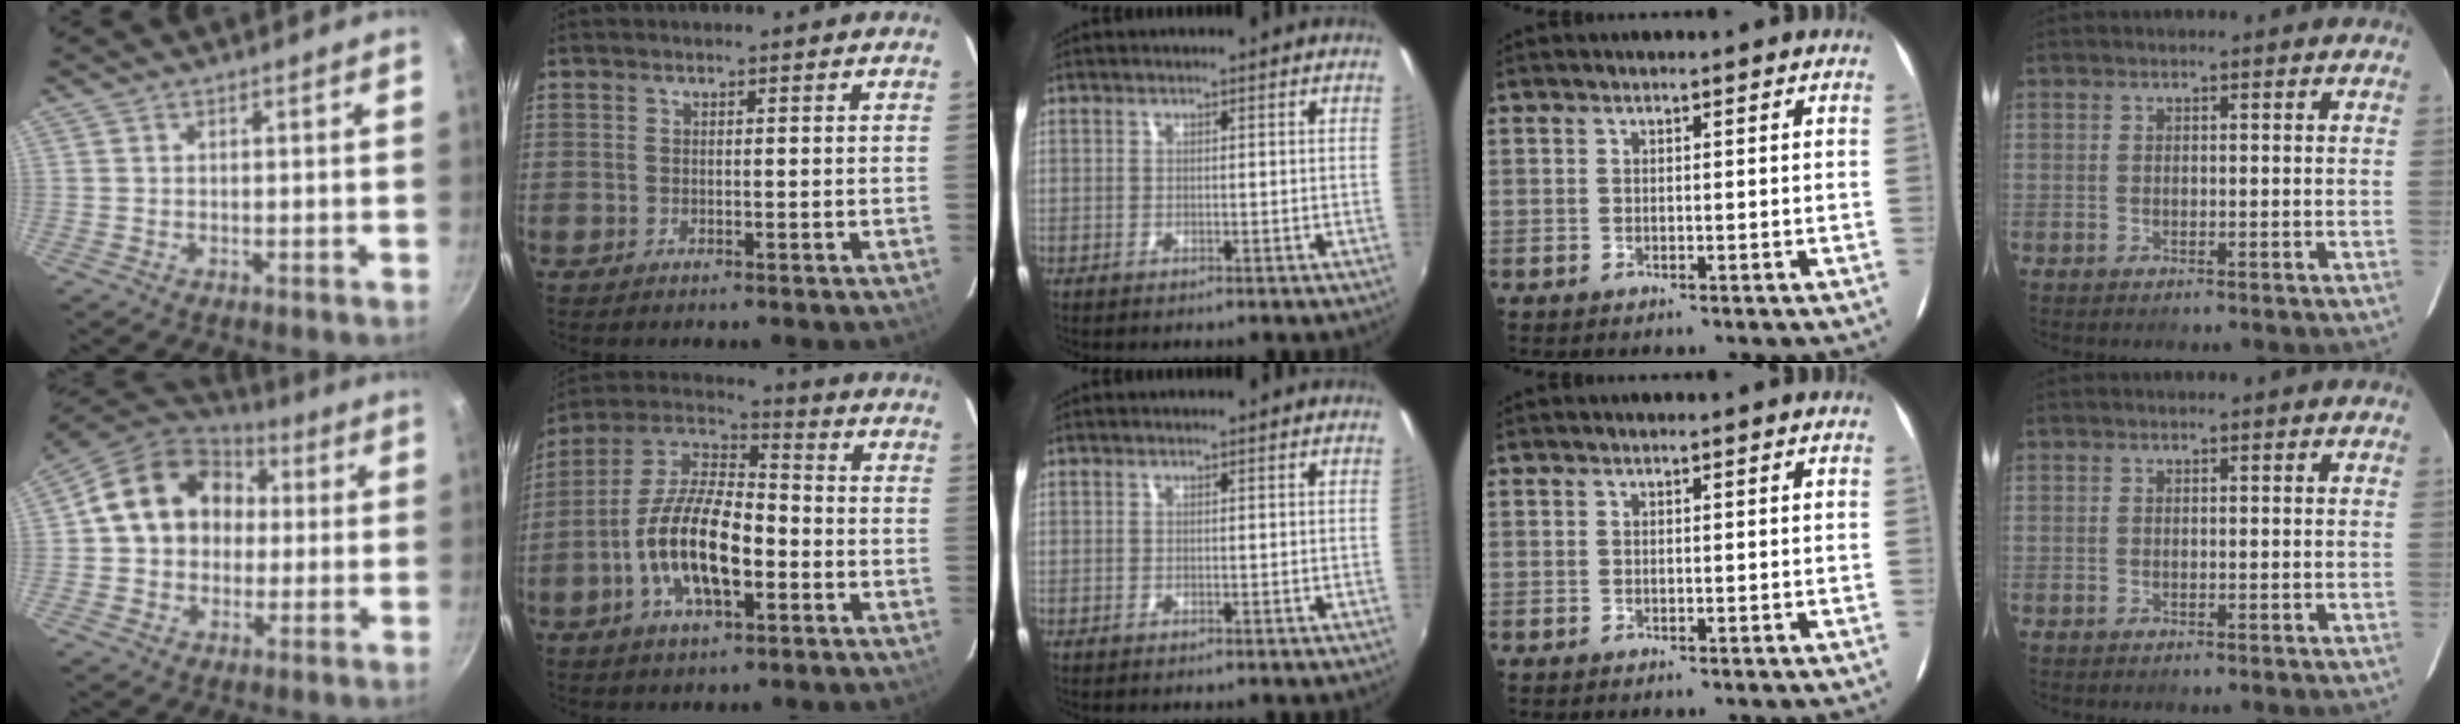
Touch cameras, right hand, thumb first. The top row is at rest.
{"thumb": {"total": 17.7, "force": [2.4, 14.4, 9.9], "torque": [-0.142, 0.036, 0.029]}, "index": {"total": 15.6, "force": [-4.7, 6.4, 13.4], "torque": [-0.268, 0.002, -0.090]}}